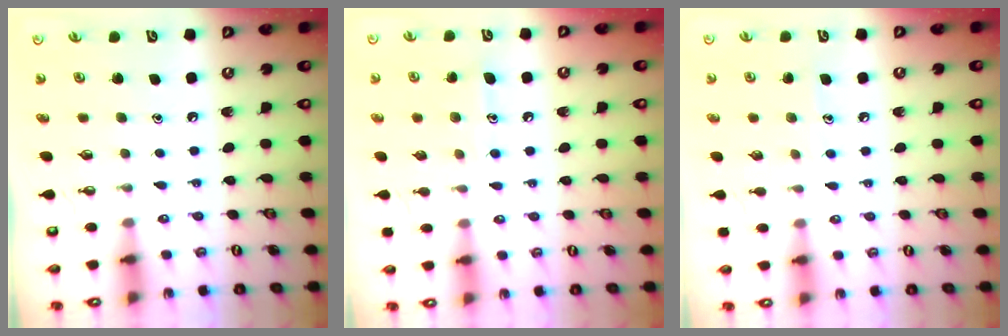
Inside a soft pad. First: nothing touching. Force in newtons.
{"total": 8.3, "press": 8.3, "slide": 0.7}
{"total": 6.0, "press": 6.0, "slide": 0.7}